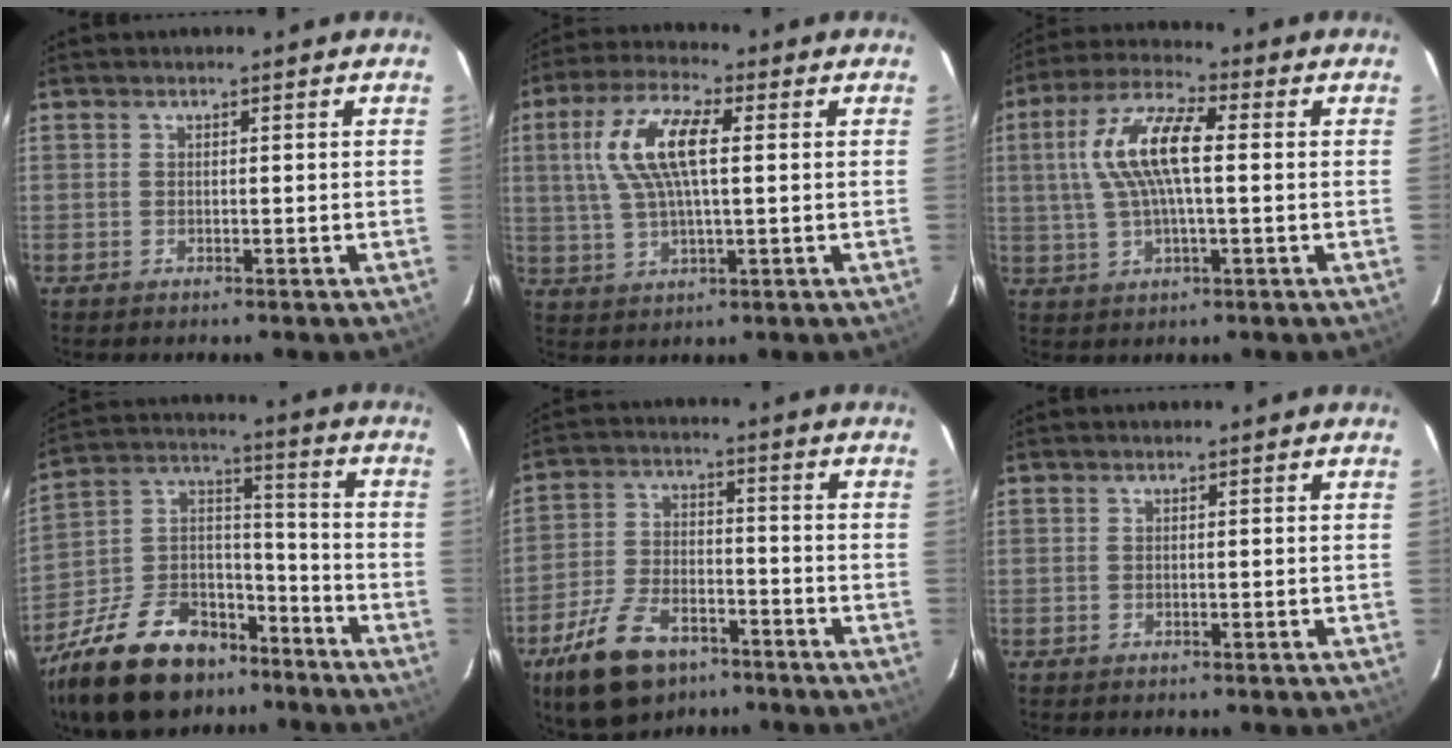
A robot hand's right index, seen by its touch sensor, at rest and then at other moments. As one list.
[{"total": 11.6, "force": [2.3, 4.0, 10.6], "torque": [-0.215, 0.016, 0.045]}, {"total": 11.9, "force": [1.3, 3.6, 11.3], "torque": [-0.227, 0.017, 0.023]}, {"total": 23.7, "force": [-16.5, 12.4, 11.7], "torque": [-0.258, 0.034, -0.262]}, {"total": 14.1, "force": [-9.0, 7.4, 8.0], "torque": [-0.179, -0.005, -0.156]}, {"total": 0.0}]